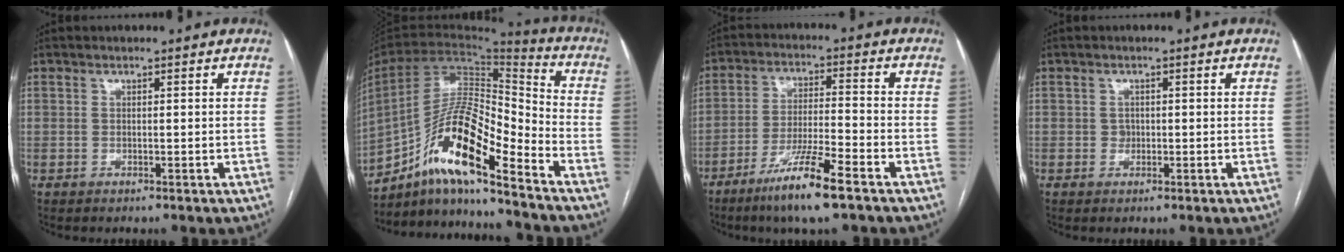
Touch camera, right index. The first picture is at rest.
{"total": 16.5, "force": [-11.1, 2.5, 12.0], "torque": [-0.228, 0.015, -0.197]}
{"total": 10.4, "force": [-6.7, 0.2, 8.0], "torque": [-0.152, -0.023, -0.124]}
{"total": 1.2, "force": [0.0, 1.1, 0.5], "torque": [-0.006, 0.002, 0.002]}